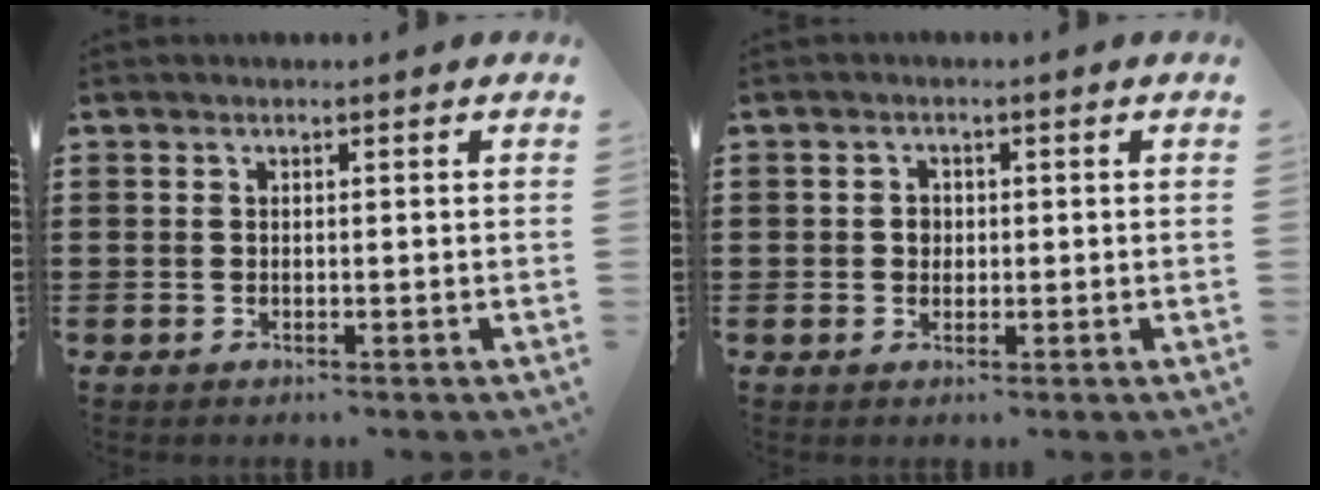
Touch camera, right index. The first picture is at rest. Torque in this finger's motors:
{"motor_torque": [0.40, -0.30, 0.17, 0.03]}